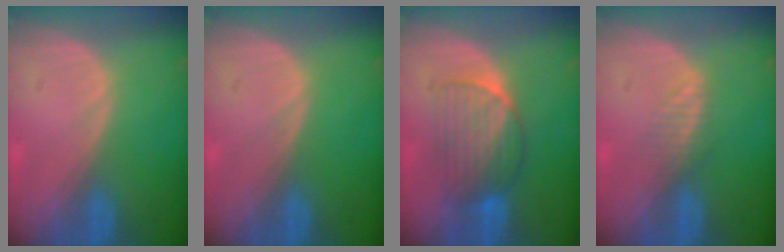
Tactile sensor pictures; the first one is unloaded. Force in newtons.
{"total": 0.0}
{"total": 6.8, "press": 6.6, "slide": 1.4}
{"total": 2.0, "press": 2.0, "slide": 0.2}